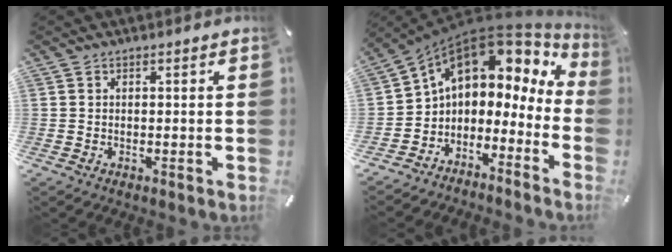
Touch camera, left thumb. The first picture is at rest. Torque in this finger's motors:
{"motor_torque": [1.23, 3.78, 1.58, -0.02, 0.44]}